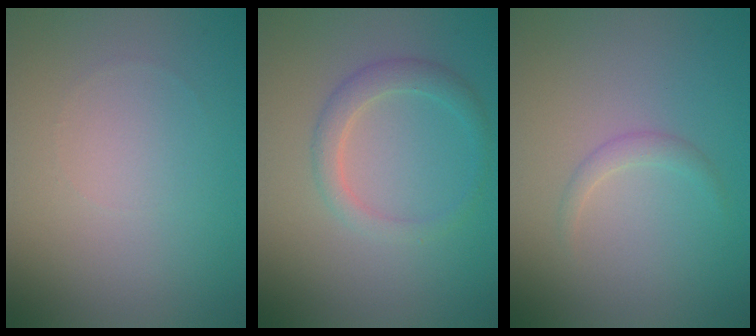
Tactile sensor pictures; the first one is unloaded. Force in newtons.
{"total": 2.4, "press": 2.4, "slide": 0.1}
{"total": 1.2, "press": 1.1, "slide": 0.1}